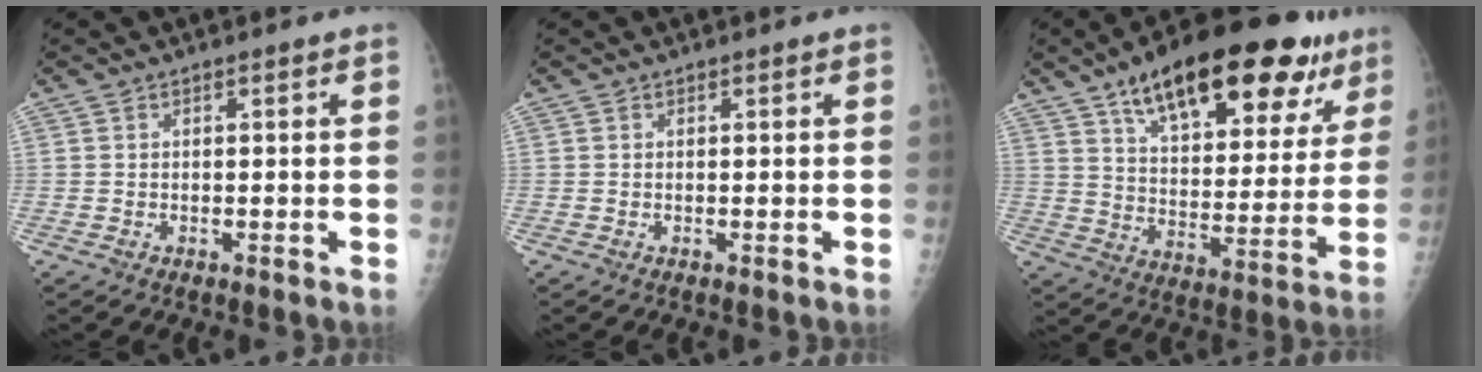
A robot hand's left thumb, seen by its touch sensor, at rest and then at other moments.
{"total": 0.0}
{"total": 27.4, "force": [16.6, 11.2, 18.6], "torque": [-0.242, -0.030, 0.249]}